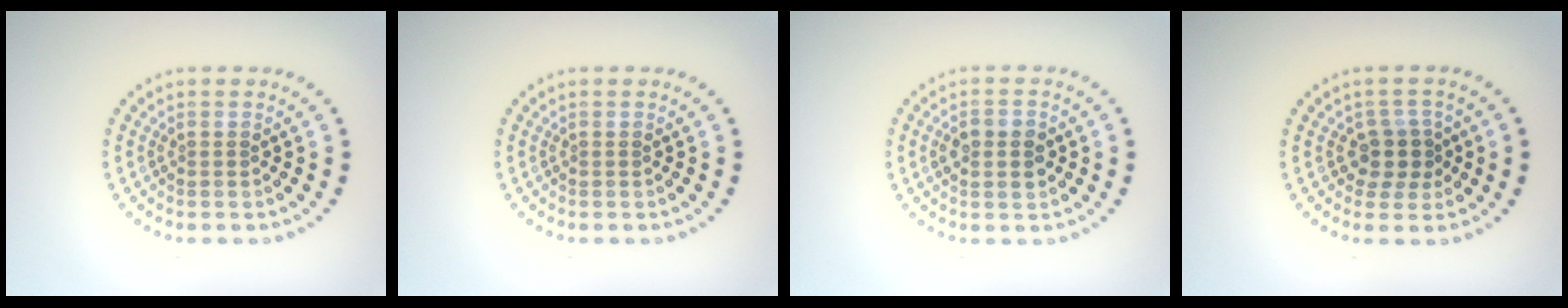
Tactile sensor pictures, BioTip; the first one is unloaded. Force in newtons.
{"total": 0.0}
{"total": 2.9, "press": 2.9, "slide": 0.1}
{"total": 2.6, "press": 2.2, "slide": 1.4}